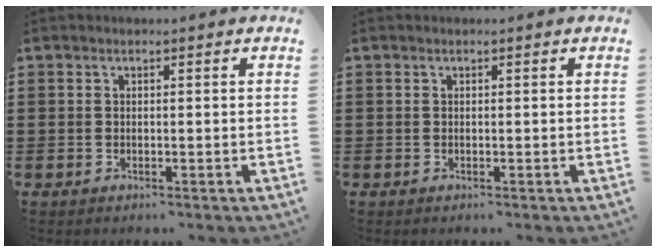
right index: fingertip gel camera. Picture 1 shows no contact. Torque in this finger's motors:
{"motor_torque": [-0.05, 0.05, 0.03, -0.01]}